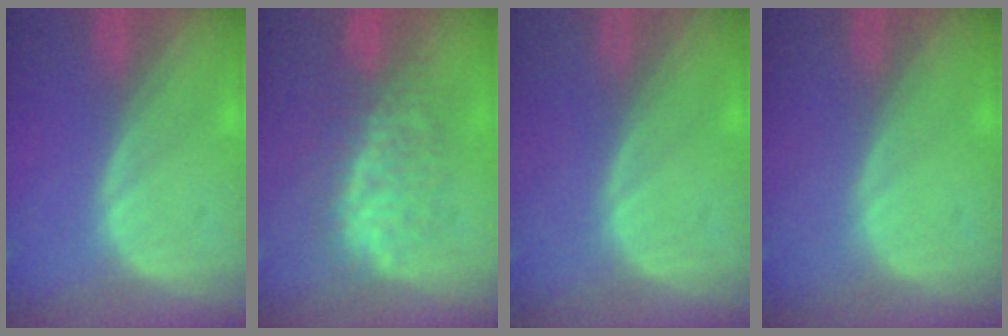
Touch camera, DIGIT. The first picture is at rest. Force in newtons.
{"total": 7.7, "press": 7.7, "slide": 0.3}
{"total": 0.0}
{"total": 0.0}